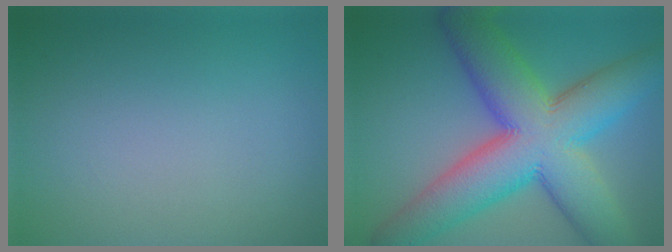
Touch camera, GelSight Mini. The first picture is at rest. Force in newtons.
{"total": 13.8, "press": 13.8, "slide": 0.3}